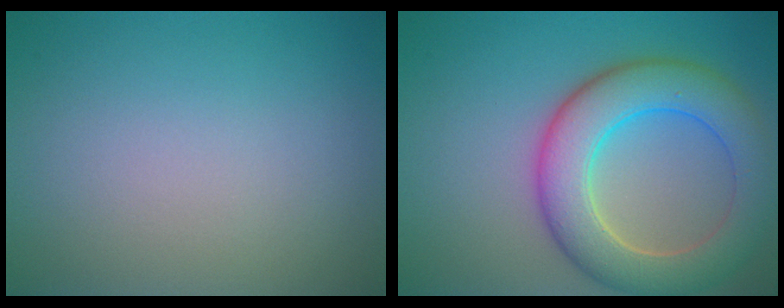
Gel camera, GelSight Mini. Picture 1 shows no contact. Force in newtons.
{"total": 7.9, "press": 7.9, "slide": 0.5}